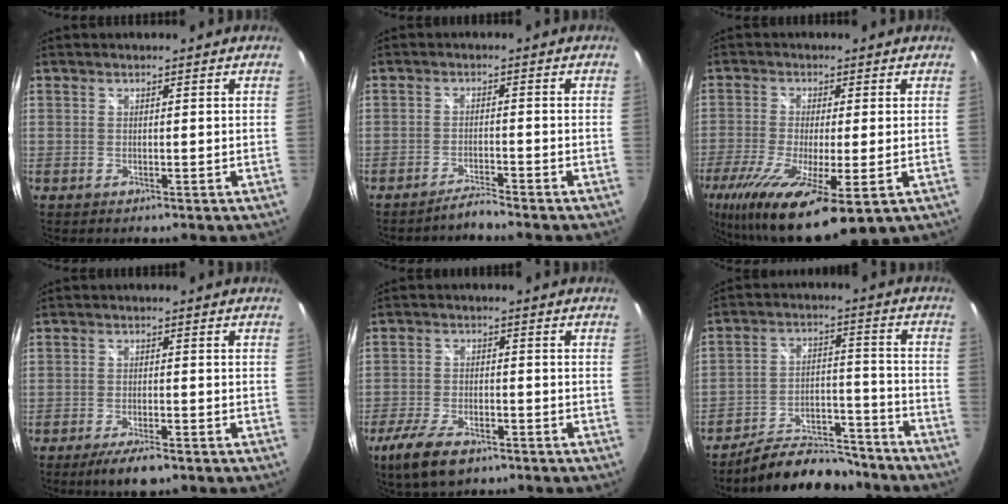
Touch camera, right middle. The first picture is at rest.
{"total": 2.8, "force": [-2.7, -0.6, 0.5], "torque": [-0.024, -0.001, -0.053]}
{"total": 18.1, "force": [-9.1, 4.1, 15.1], "torque": [-0.304, -0.079, -0.152]}
{"total": 5.7, "force": [-4.2, 1.2, 3.6], "torque": [-0.081, -0.012, -0.071]}
{"total": 11.4, "force": [-7.7, 4.1, 7.2], "torque": [-0.176, -0.033, -0.147]}
{"total": 13.9, "force": [-12.5, 4.6, 4.2], "torque": [-0.079, 0.025, -0.178]}